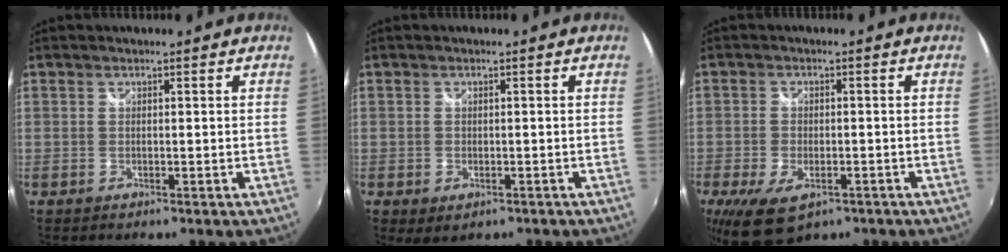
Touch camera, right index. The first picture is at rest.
{"total": 2.9, "force": [-1.2, 2.0, 1.6], "torque": [-0.031, -0.009, -0.013]}
{"total": 9.4, "force": [-5.4, 4.8, 6.0], "torque": [-0.138, -0.031, -0.087]}